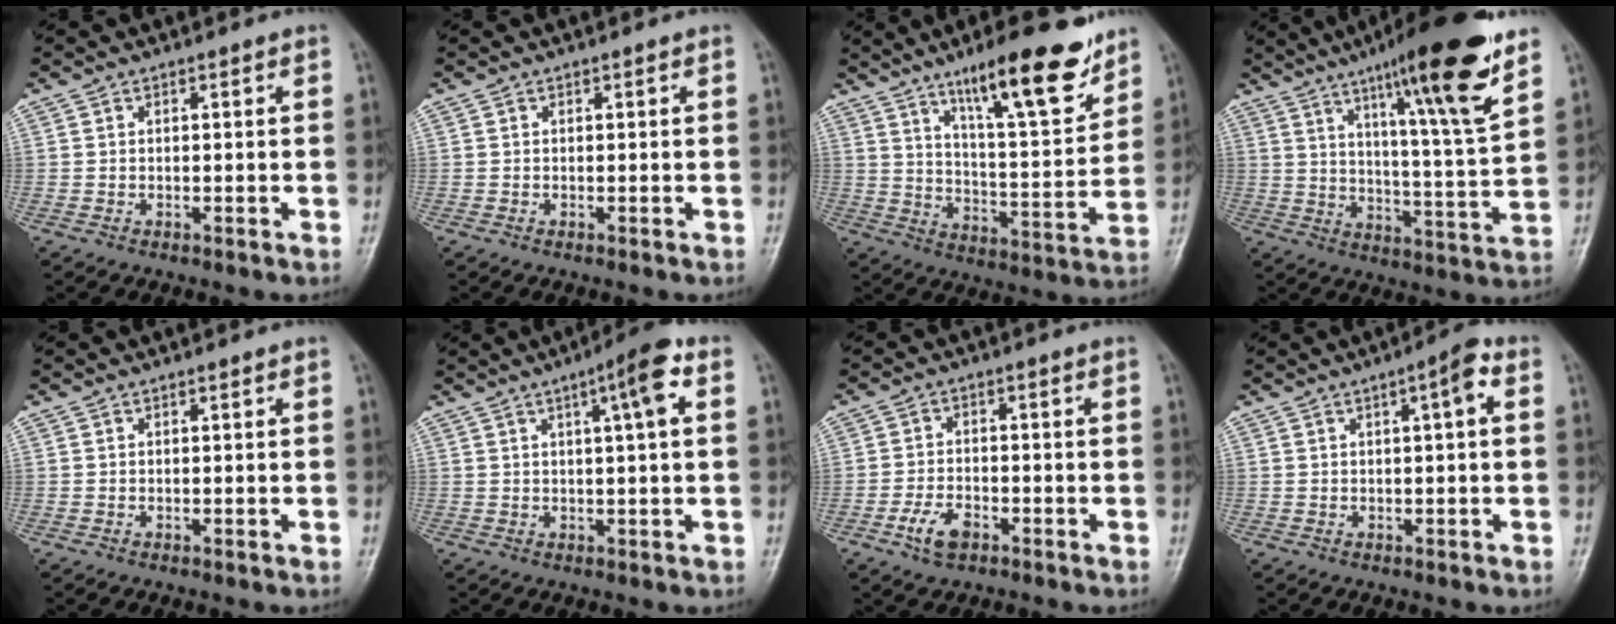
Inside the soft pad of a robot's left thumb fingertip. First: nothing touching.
{"total": 0.0}
{"total": 17.9, "force": [11.9, 4.3, 12.7], "torque": [-0.166, -0.069, 0.193]}
{"total": 19.9, "force": [12.2, 2.0, 15.6], "torque": [-0.216, -0.060, 0.186]}
{"total": 0.0}
{"total": 7.2, "force": [2.4, 1.0, 6.7], "torque": [-0.105, 0.009, 0.032]}
{"total": 4.9, "force": [-2.6, 2.8, 3.1], "torque": [-0.059, 0.013, -0.049]}
{"total": 3.1, "force": [0.8, 0.6, 2.9], "torque": [-0.044, 0.006, 0.008]}